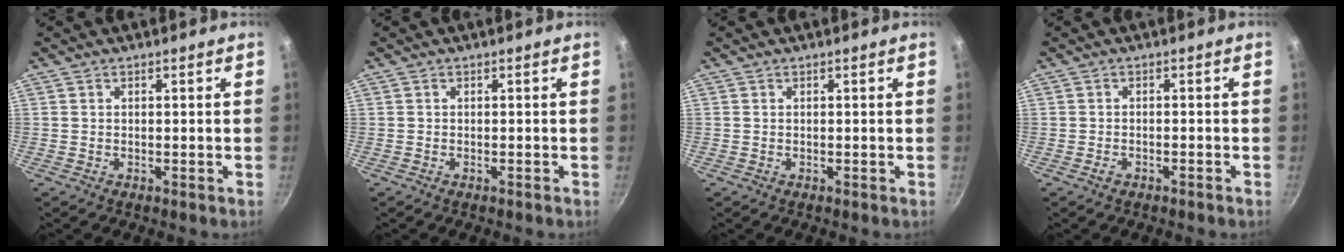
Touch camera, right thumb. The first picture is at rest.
{"total": 0.0}
{"total": 0.0}
{"total": 1.1, "force": [-0.9, 0.4, 0.5], "torque": [-0.019, 0.011, -0.015]}